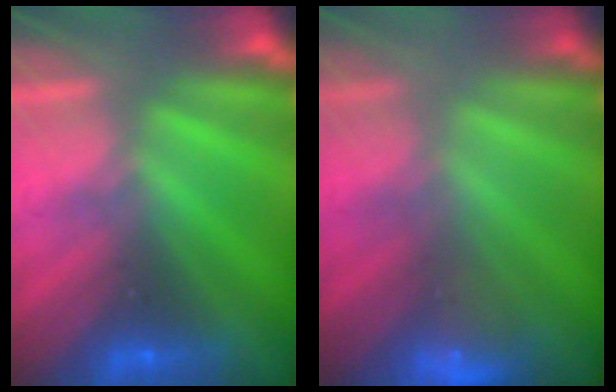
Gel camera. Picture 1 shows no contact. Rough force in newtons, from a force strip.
{"total": 2.3}